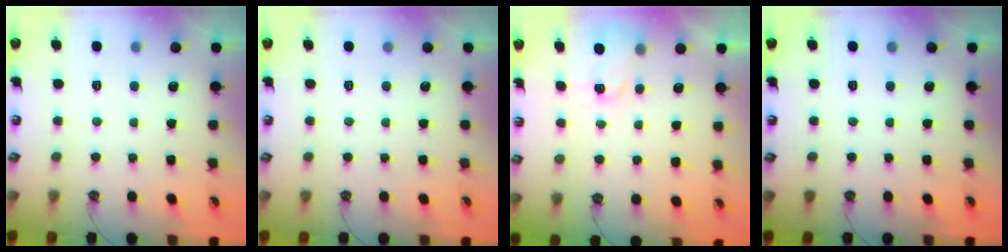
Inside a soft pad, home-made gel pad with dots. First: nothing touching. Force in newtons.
{"total": 0.0}
{"total": 2.5, "press": 2.4, "slide": 0.4}
{"total": 0.0}